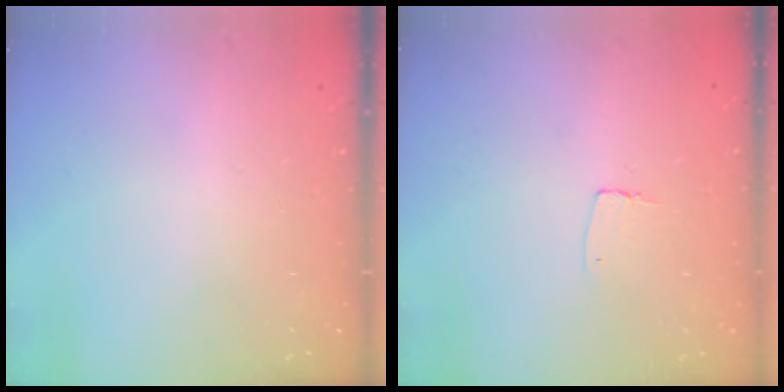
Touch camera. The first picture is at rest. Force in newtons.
{"total": 3.8, "press": 3.8, "slide": 0.2}